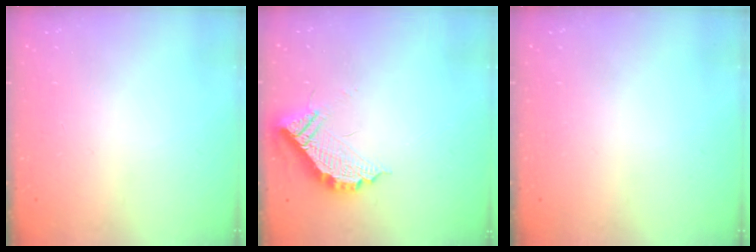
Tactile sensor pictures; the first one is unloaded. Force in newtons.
{"total": 11.1, "press": 11.1, "slide": 0.4}
{"total": 0.0}